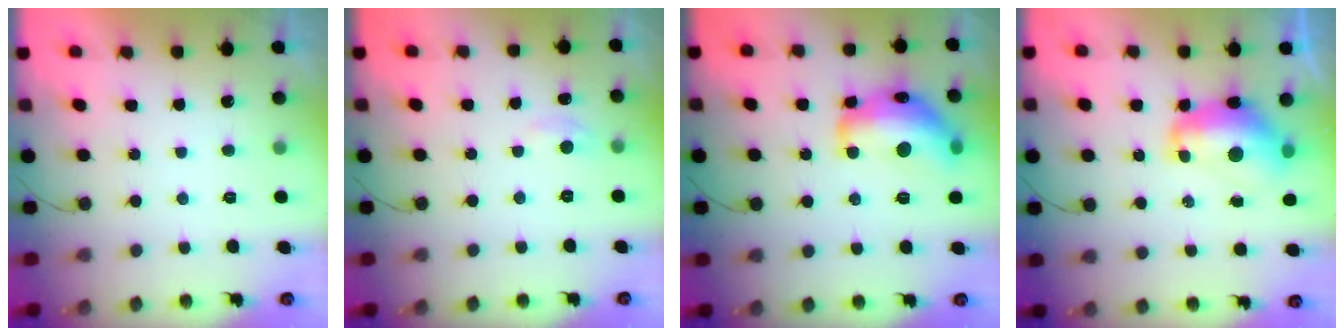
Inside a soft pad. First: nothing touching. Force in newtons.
{"total": 2.6, "press": 2.6, "slide": 0.3}
{"total": 20.0, "press": 20.0, "slide": 1.1}
{"total": 12.2, "press": 12.1, "slide": 1.3}